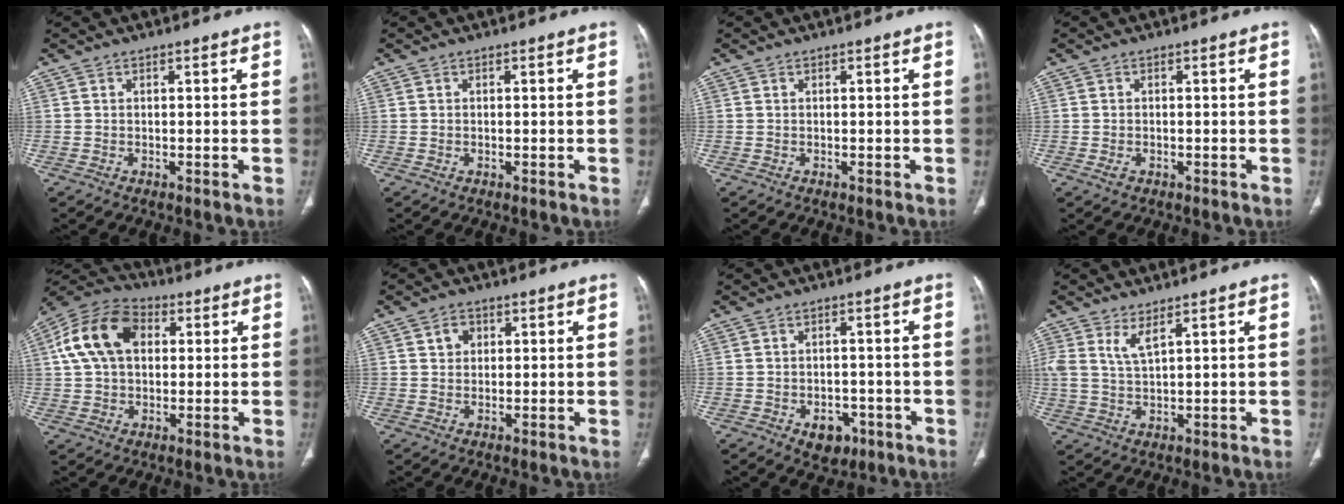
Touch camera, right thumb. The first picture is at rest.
{"total": 0.0}
{"total": 0.0}
{"total": 1.4, "force": [-0.5, 1.0, 0.9], "torque": [-0.019, 0.006, -0.006]}
{"total": 14.7, "force": [3.4, 10.0, 10.2], "torque": [-0.180, 0.023, 0.052]}
{"total": 2.9, "force": [1.1, 2.4, 1.3], "torque": [-0.009, -0.002, 0.017]}
{"total": 5.4, "force": [-2.4, 3.8, 2.9], "torque": [-0.017, 0.013, -0.025]}
{"total": 4.1, "force": [2.4, 1.0, 3.1], "torque": [-0.071, -0.015, 0.058]}